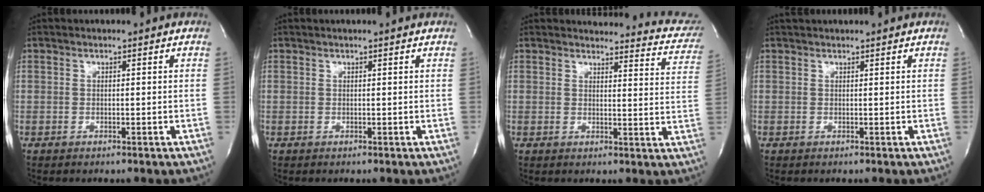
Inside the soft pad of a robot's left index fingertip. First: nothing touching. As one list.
[{"total": 0.8, "force": [0.7, -0.1, 0.4], "torque": [-0.011, 0.004, 0.013]}, {"total": 15.7, "force": [15.1, 3.5, 2.4], "torque": [0.004, -0.068, 0.136]}, {"total": 1.7, "force": [1.6, 0.1, 0.6], "torque": [-0.008, 0.025, 0.029]}]